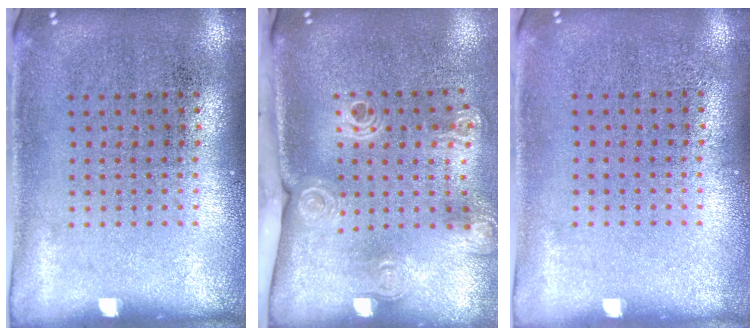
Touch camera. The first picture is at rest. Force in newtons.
{"total": 2.2, "press": 1.6, "slide": 1.5}
{"total": 0.0}